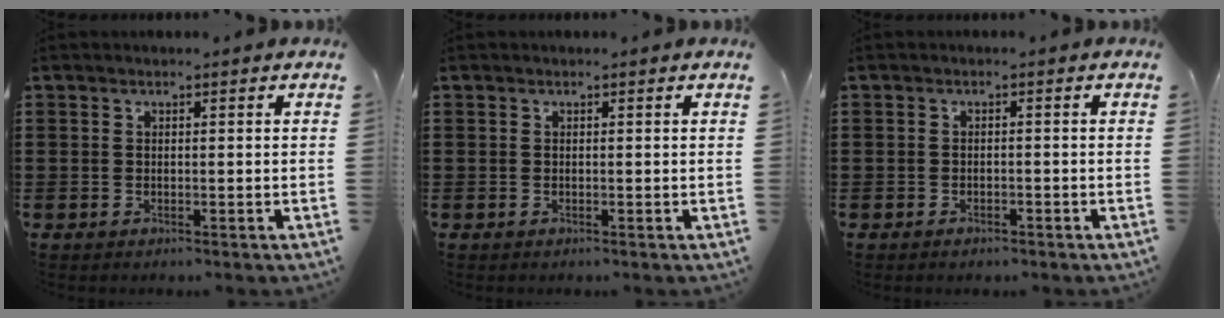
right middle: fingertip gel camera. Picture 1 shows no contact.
{"total": 0.0}
{"total": 1.0, "force": [-0.9, 0.5, 0.2], "torque": [-0.007, -0.001, -0.019]}